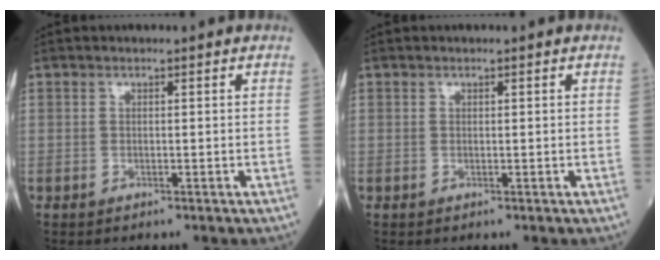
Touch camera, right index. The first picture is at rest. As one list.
[{"total": 0.0}]